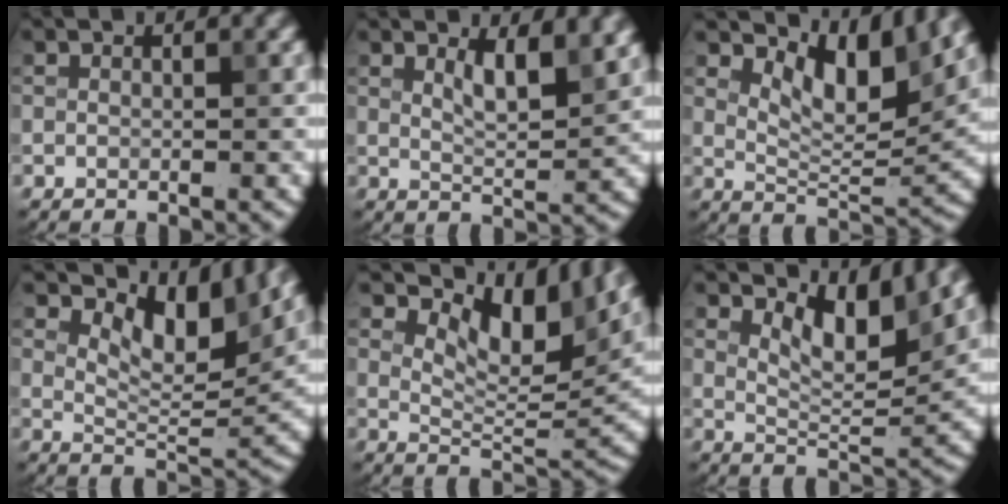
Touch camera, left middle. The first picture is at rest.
{"total": 3.9, "force": [2.0, 1.1, 3.1], "torque": [-0.052, -0.005, 0.035]}
{"total": 6.2, "force": [3.6, 2.5, 4.5], "torque": [-0.075, -0.009, 0.056]}
{"total": 5.8, "force": [3.4, 2.3, 4.1], "torque": [-0.068, -0.006, 0.052]}
{"total": 8.0, "force": [4.6, 3.6, 5.6], "torque": [-0.080, -0.004, 0.075]}
{"total": 4.8, "force": [2.8, 1.6, 3.6], "torque": [-0.068, -0.009, 0.045]}